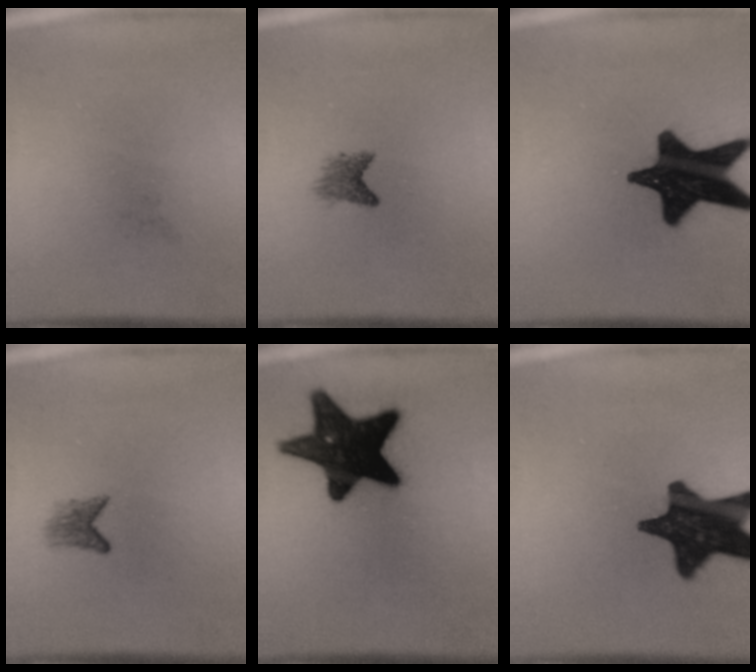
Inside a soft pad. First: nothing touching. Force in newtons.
{"total": 2.1}
{"total": 18.6}
{"total": 1.8}
{"total": 17.2}
{"total": 16.5}